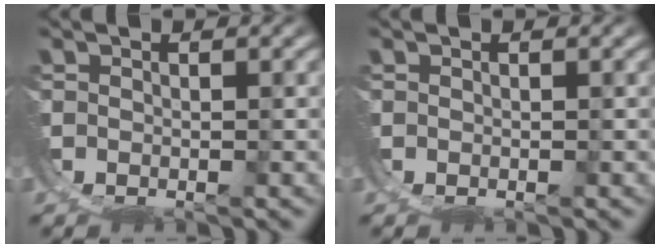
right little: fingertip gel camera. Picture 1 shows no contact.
{"total": 0.0}